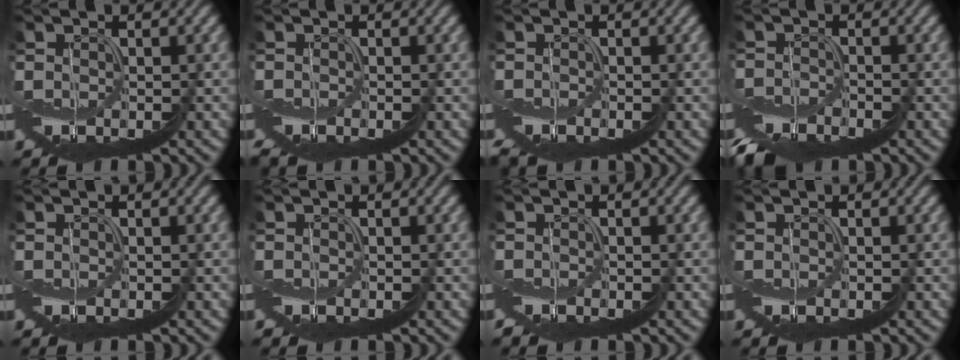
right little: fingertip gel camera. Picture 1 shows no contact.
{"total": 2.6, "force": [-2.1, 1.1, 1.1], "torque": [-0.018, -0.008, -0.030]}
{"total": 3.4, "force": [-2.8, 1.4, 1.4], "torque": [-0.024, -0.005, -0.035]}
{"total": 6.2, "force": [-6.1, -0.8, -0.6], "torque": [0.001, 0.002, -0.114]}
{"total": 0.0}
{"total": 1.5, "force": [-0.9, 0.9, 0.8], "torque": [-0.009, -0.009, -0.014]}
{"total": 1.8, "force": [-1.6, 0.6, 0.3], "torque": [-0.002, -0.007, -0.030]}
{"total": 0.0}